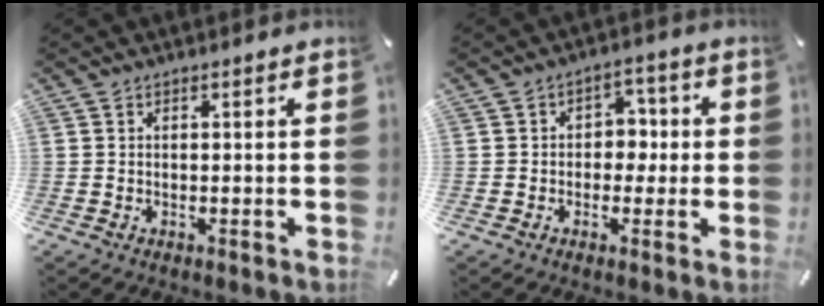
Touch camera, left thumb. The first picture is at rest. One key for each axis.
{"total": 5.0, "fx": -1.0, "fy": 4.2, "fz": 2.5, "tx": -0.026, "ty": 0.010, "tz": -0.025}